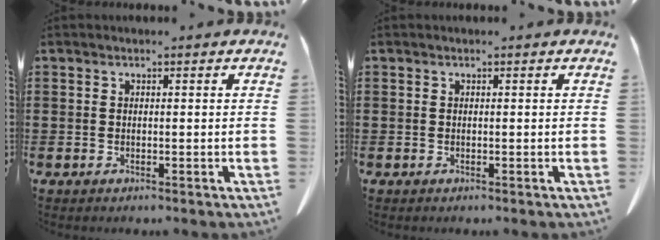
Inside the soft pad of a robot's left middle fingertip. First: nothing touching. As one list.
[{"total": 0.0}]